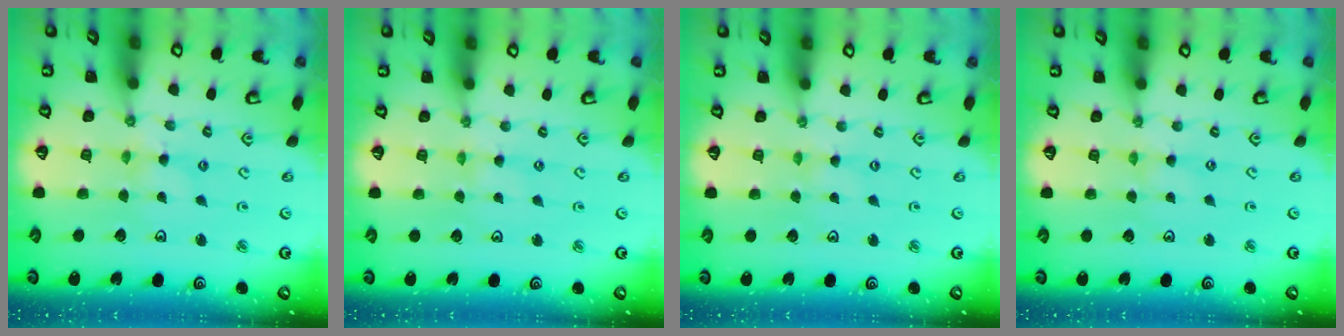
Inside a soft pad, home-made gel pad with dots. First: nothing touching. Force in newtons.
{"total": 1.1, "press": 1.1, "slide": 0.2}
{"total": 0.0}
{"total": 1.1, "press": 1.0, "slide": 0.4}